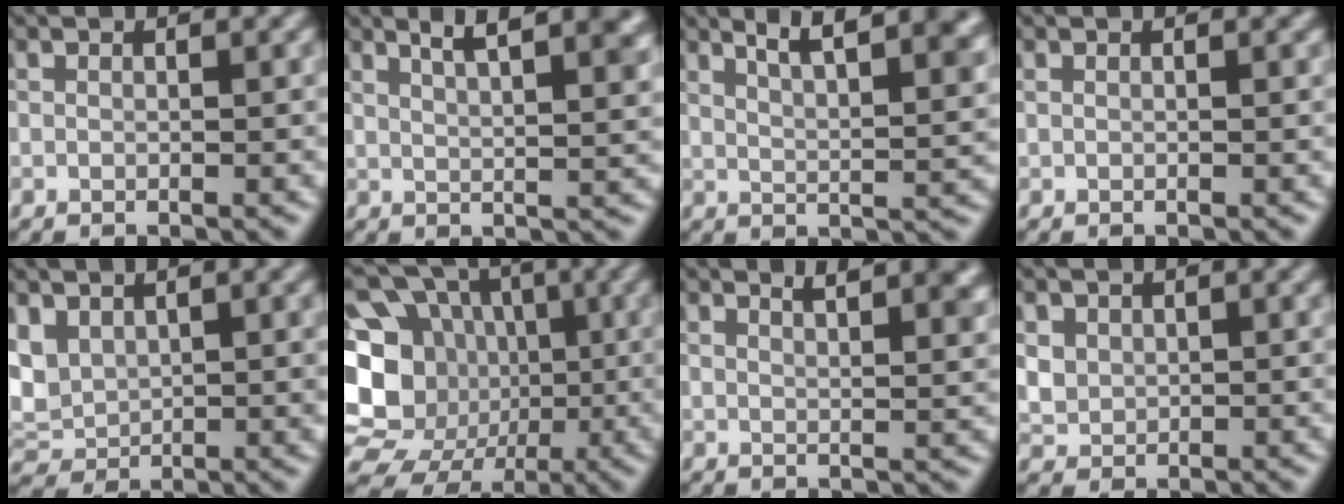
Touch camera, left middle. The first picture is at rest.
{"total": 6.2, "force": [3.8, 1.9, 4.5], "torque": [-0.036, 0.021, 0.051]}
{"total": 8.1, "force": [5.3, 2.4, 5.6], "torque": [-0.056, 0.023, 0.070]}
{"total": 0.8, "force": [0.5, 0.4, 0.5], "torque": [-0.005, 0.003, 0.005]}
{"total": 4.0, "force": [1.4, 2.7, 2.6], "torque": [-0.064, 0.005, 0.030]}
{"total": 17.0, "force": [-1.8, 15.5, 6.9], "torque": [-0.172, 0.013, -0.049]}
{"total": 4.9, "force": [3.4, 1.7, 3.1], "torque": [-0.010, 0.023, 0.036]}
{"total": 1.9, "force": [0.5, 1.6, 0.8], "torque": [-0.024, 0.002, 0.015]}